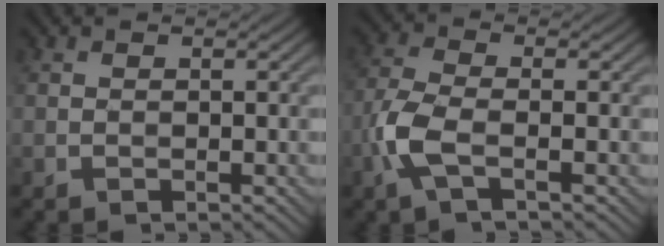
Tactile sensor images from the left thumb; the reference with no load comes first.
{"total": 5.1, "force": [-2.0, 1.9, 4.3], "torque": [-0.114, 0.003, -0.053]}